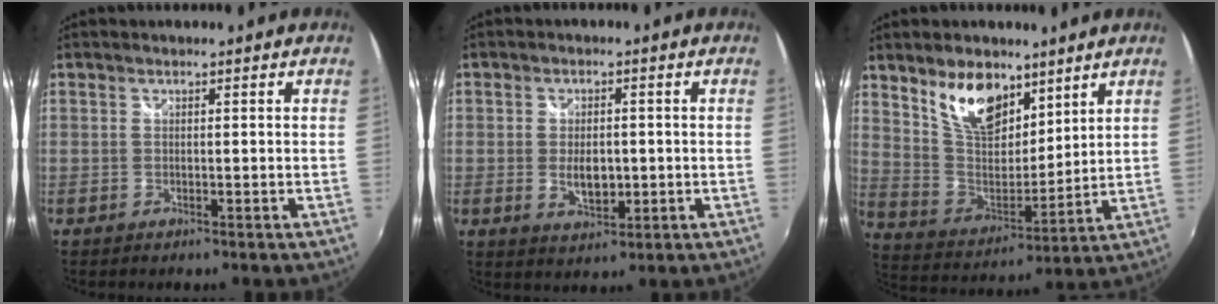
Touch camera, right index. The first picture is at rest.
{"total": 5.2, "force": [-0.7, 3.0, 4.2], "torque": [-0.075, -0.006, -0.007]}
{"total": 13.8, "force": [8.8, 7.2, 7.7], "torque": [-0.144, 0.000, 0.170]}